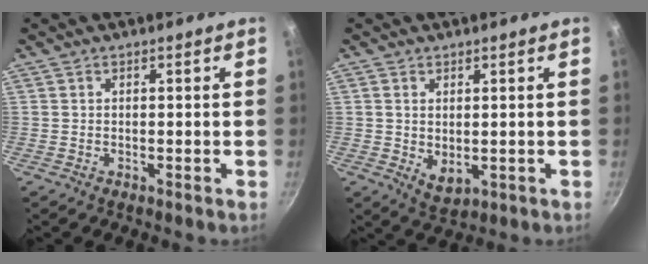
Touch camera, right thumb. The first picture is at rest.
{"total": 4.3, "force": [0.3, 2.7, 3.3], "torque": [-0.053, -0.012, 0.013]}